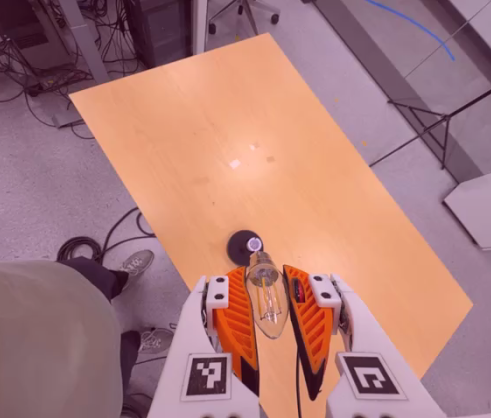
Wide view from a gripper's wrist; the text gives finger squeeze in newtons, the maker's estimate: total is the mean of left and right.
{"total": 20.5, "left": 23.0, "right": 18.1}